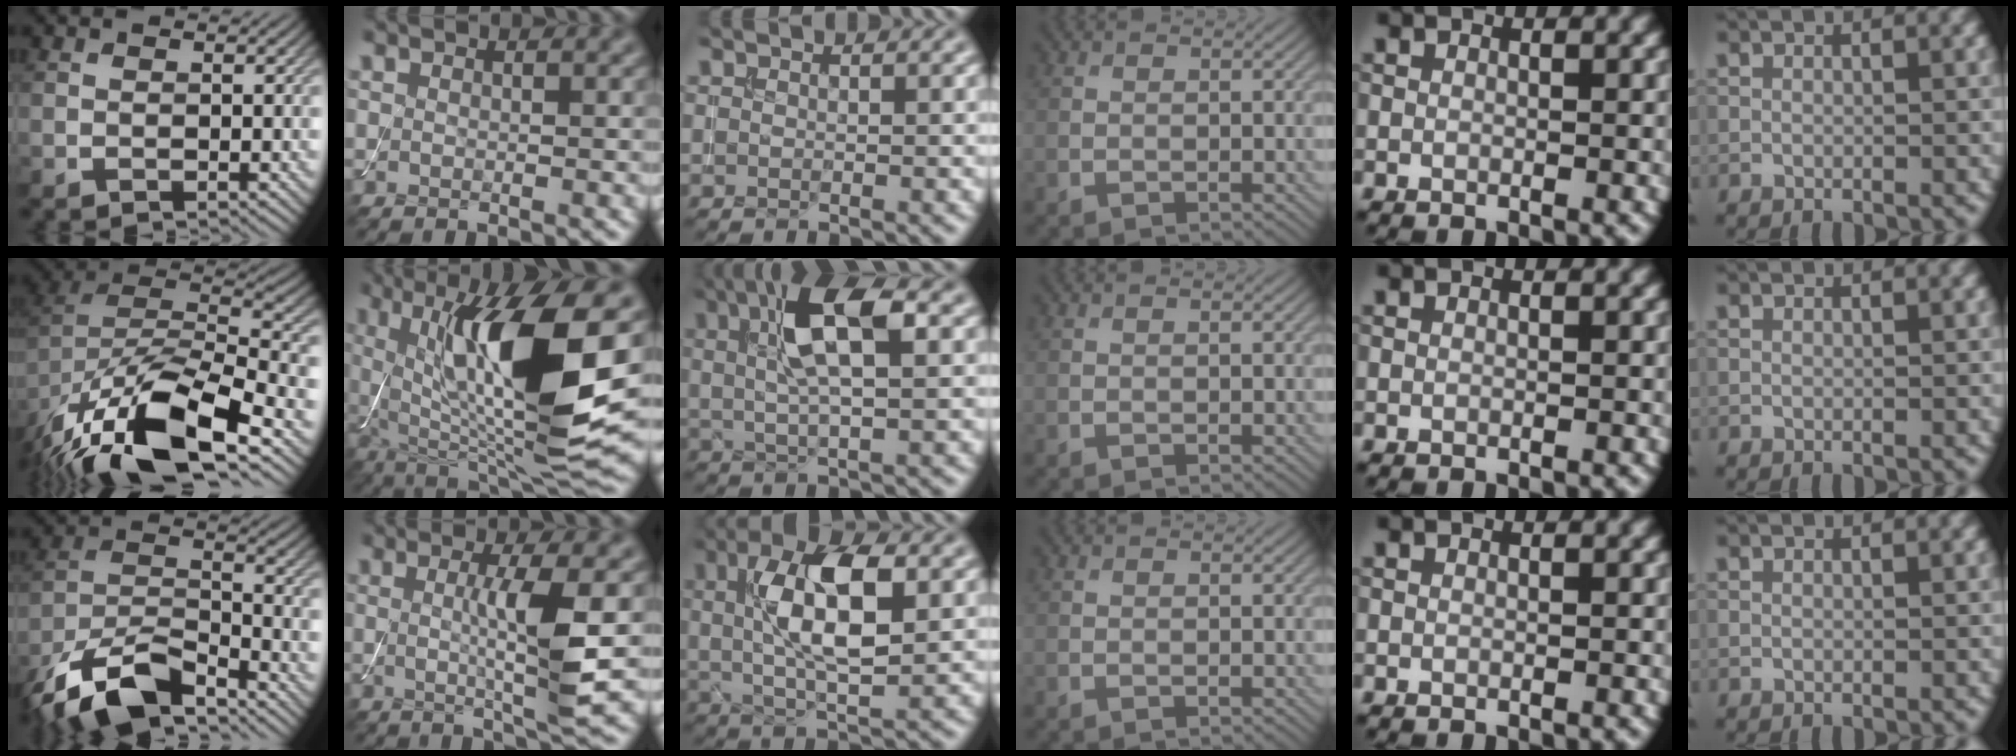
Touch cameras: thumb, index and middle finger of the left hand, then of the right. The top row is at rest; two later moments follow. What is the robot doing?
{"motion": "assemble", "object": "toy tower of hanoi"}